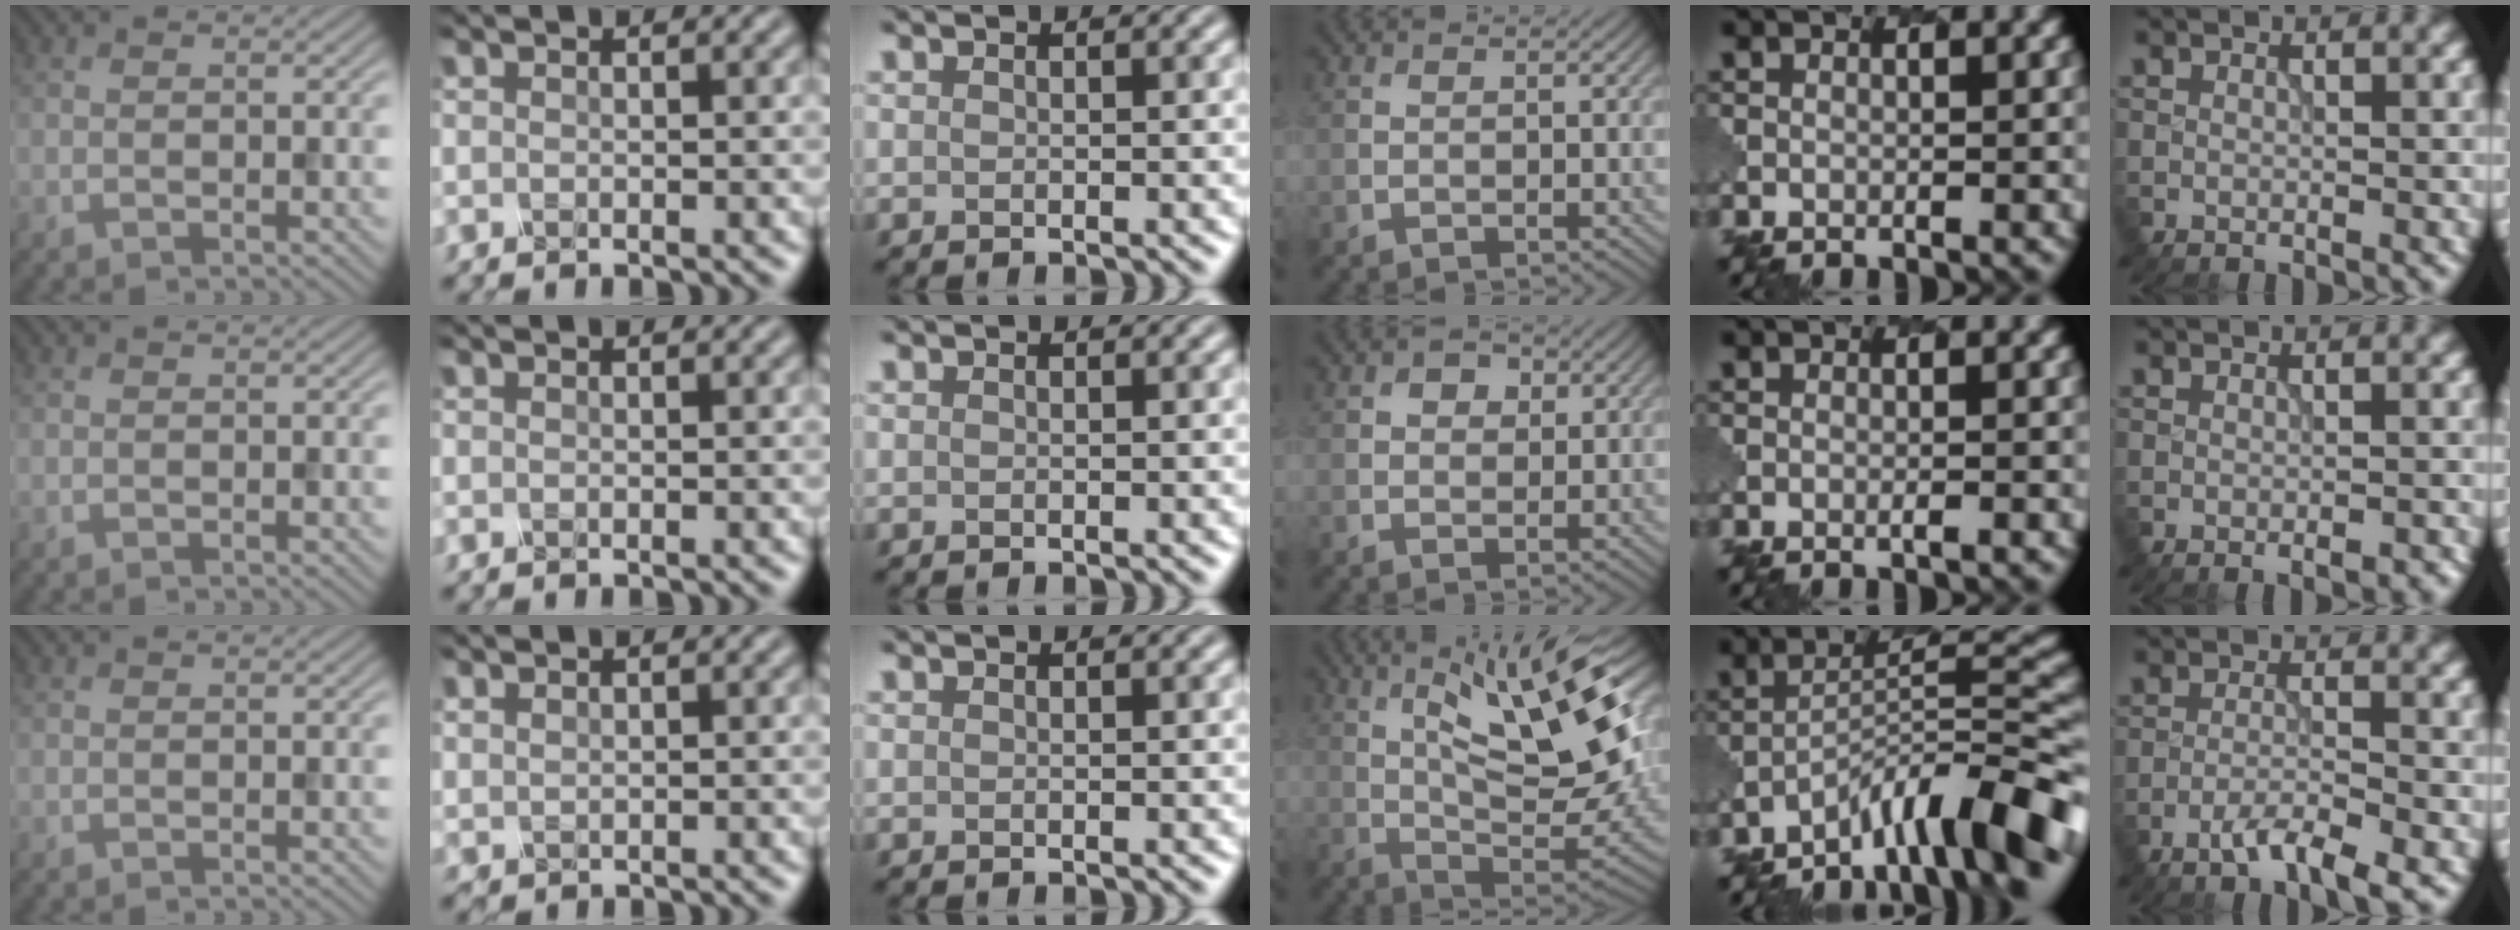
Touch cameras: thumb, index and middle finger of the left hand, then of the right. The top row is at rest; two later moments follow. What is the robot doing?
{"motion": "twist", "object": "rubiks cube"}